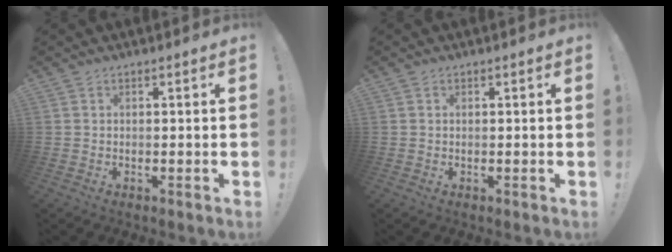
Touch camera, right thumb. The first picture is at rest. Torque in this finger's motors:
{"motor_torque": [0.08, -0.01, 0.04, 0.23, 0.02]}